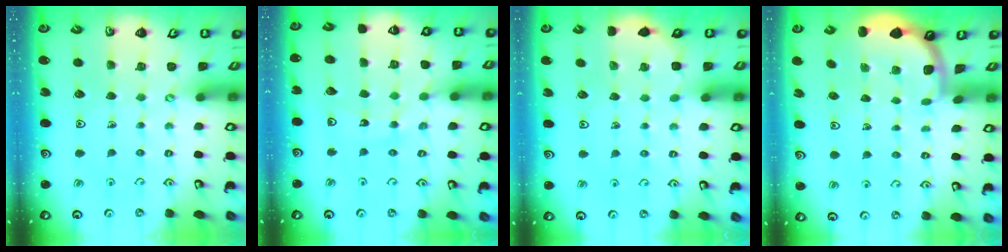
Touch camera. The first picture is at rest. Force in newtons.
{"total": 10.3, "press": 10.3, "slide": 1.3}
{"total": 3.3, "press": 3.0, "slide": 1.5}
{"total": 1.7, "press": 1.6, "slide": 0.1}